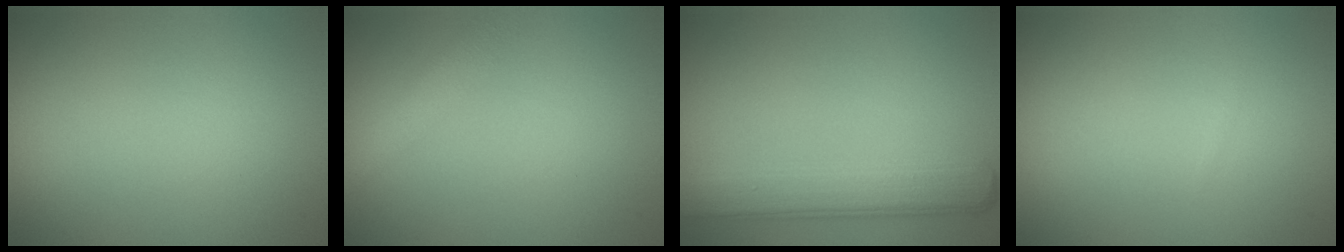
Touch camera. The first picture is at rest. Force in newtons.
{"total": 2.2, "press": 2.2, "slide": 0.1}
{"total": 4.5, "press": 4.5, "slide": 0.2}
{"total": 0.0}